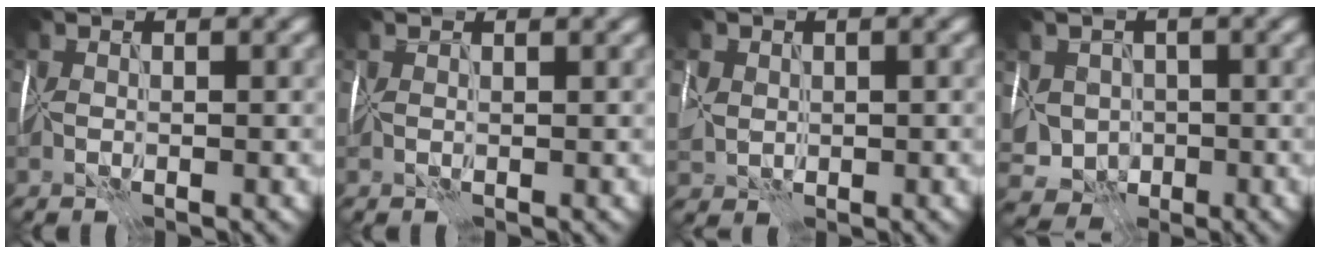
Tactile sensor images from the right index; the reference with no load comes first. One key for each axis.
{"total": 1.6, "fx": 1.4, "fy": 0.4, "fz": 0.7, "tx": -0.010, "ty": 0.008, "tz": 0.013}
{"total": 3.8, "fx": 0.5, "fy": 3.1, "fz": 2.1, "tx": -0.046, "ty": 0.004, "tz": 0.012}
{"total": 6.1, "fx": -0.4, "fy": 5.2, "fz": 3.1, "tx": -0.052, "ty": 0.001, "tz": -0.009}